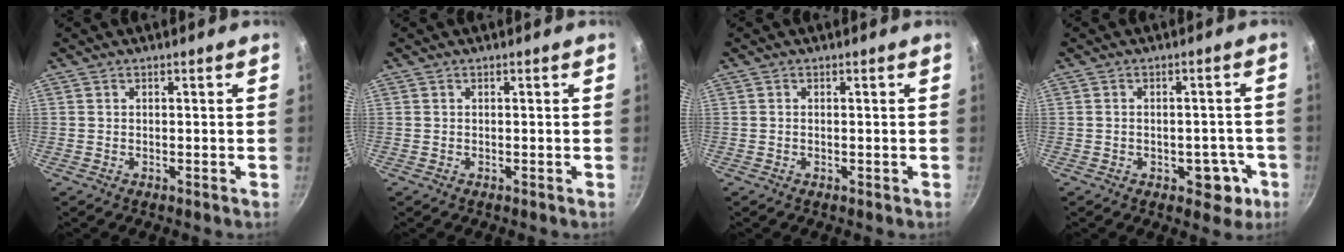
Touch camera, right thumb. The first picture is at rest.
{"total": 0.0}
{"total": 0.0}
{"total": 5.8, "force": [-2.3, 3.6, 3.9], "torque": [-0.024, 0.016, -0.021]}